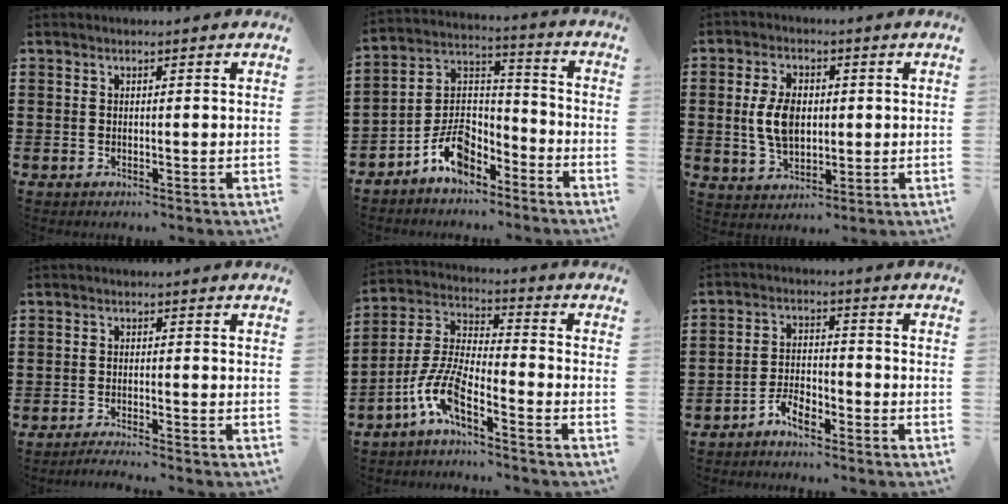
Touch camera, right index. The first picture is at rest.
{"total": 8.1, "force": [-5.5, 4.6, 3.8], "torque": [-0.090, 0.009, -0.107]}
{"total": 7.0, "force": [0.4, 4.4, 5.5], "torque": [-0.125, 0.005, 0.000]}
{"total": 1.8, "force": [-1.8, -0.3, 0.3], "torque": [-0.006, 0.002, -0.036]}
{"total": 8.1, "force": [-5.4, 1.7, 5.8], "torque": [-0.156, -0.020, -0.112]}
{"total": 4.0, "force": [-3.2, 1.4, 2.0], "torque": [-0.051, 0.004, -0.065]}